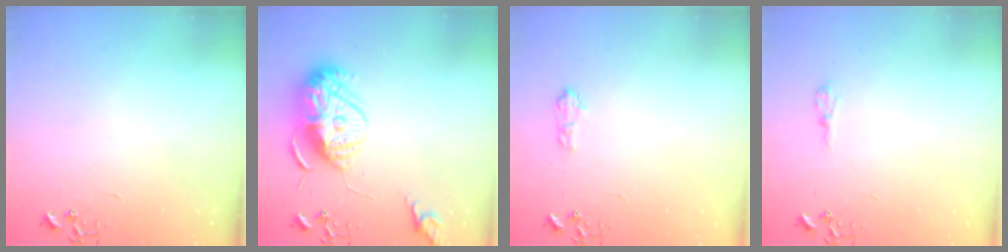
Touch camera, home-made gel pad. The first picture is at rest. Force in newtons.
{"total": 14.3, "press": 14.2, "slide": 2.0}
{"total": 6.7, "press": 6.6, "slide": 0.8}
{"total": 5.9, "press": 5.9, "slide": 0.7}